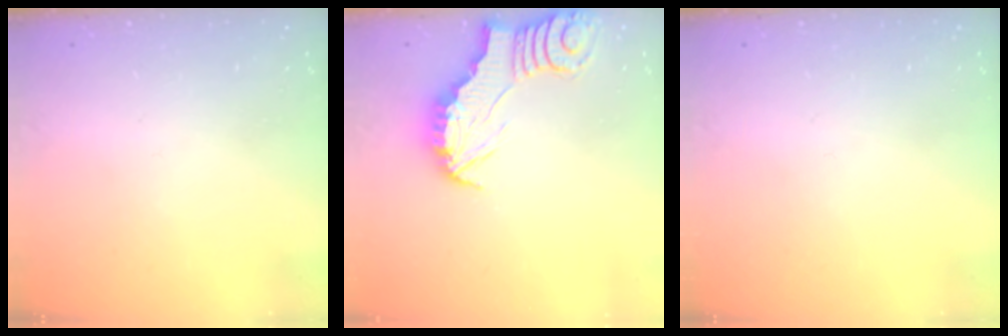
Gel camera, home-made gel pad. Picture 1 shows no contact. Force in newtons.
{"total": 2.5, "press": 2.5, "slide": 0.2}
{"total": 0.0}